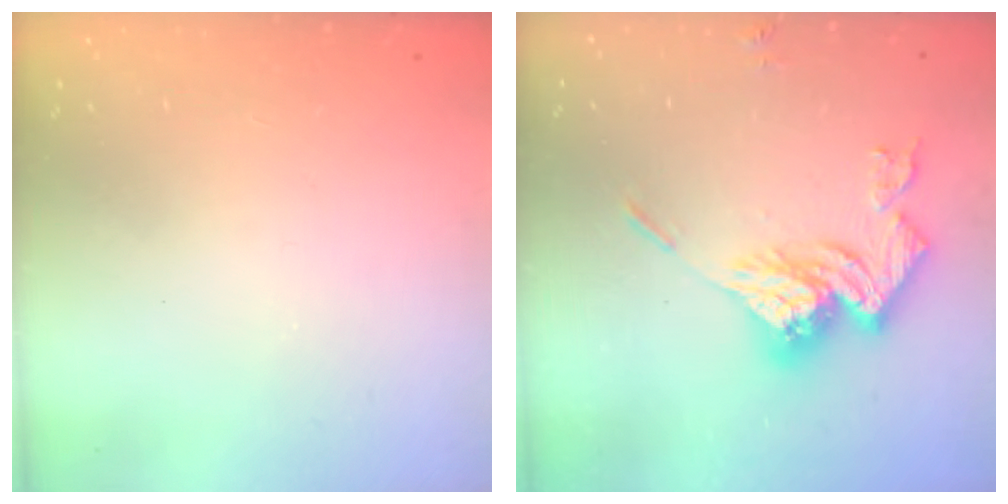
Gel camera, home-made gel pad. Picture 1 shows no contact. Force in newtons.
{"total": 16.4, "press": 16.4, "slide": 1.7}